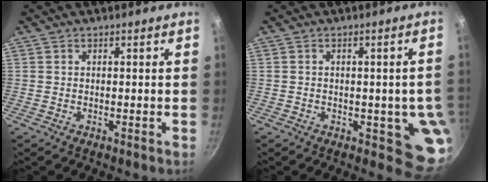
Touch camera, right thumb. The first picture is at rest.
{"total": 7.9, "force": [-1.5, 3.9, 6.7], "torque": [-0.040, -0.004, -0.018]}